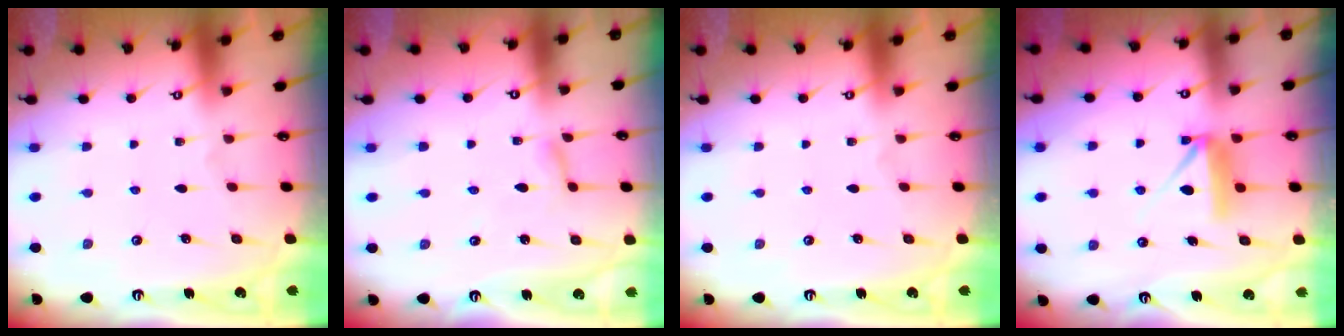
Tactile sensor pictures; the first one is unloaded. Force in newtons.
{"total": 1.9, "press": 1.9, "slide": 0.1}
{"total": 0.0}
{"total": 8.0, "press": 8.0, "slide": 0.4}